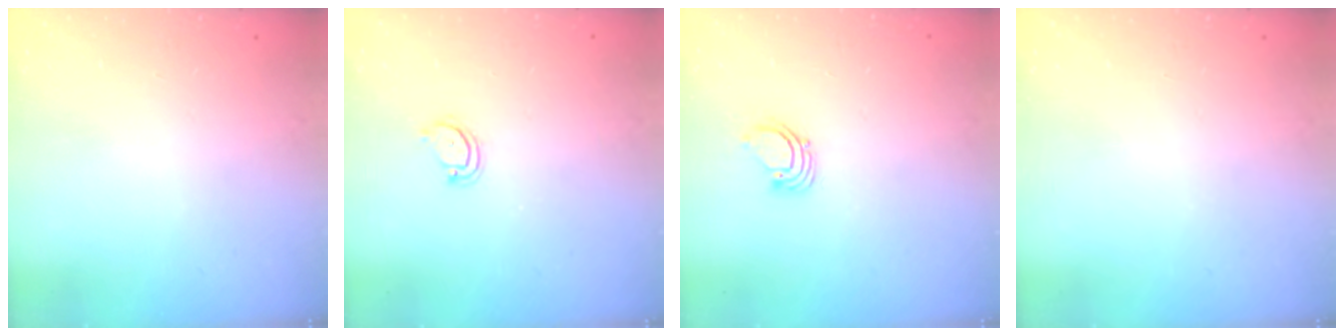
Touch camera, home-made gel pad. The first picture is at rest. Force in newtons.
{"total": 2.5, "press": 2.5, "slide": 0.1}
{"total": 2.2, "press": 2.2, "slide": 0.2}
{"total": 0.0}